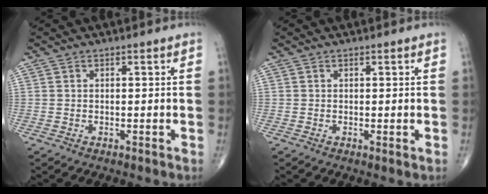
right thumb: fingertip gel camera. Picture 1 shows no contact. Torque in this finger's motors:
{"motor_torque": [-0.20, -0.12, 0.07, 0.05, -0.06]}